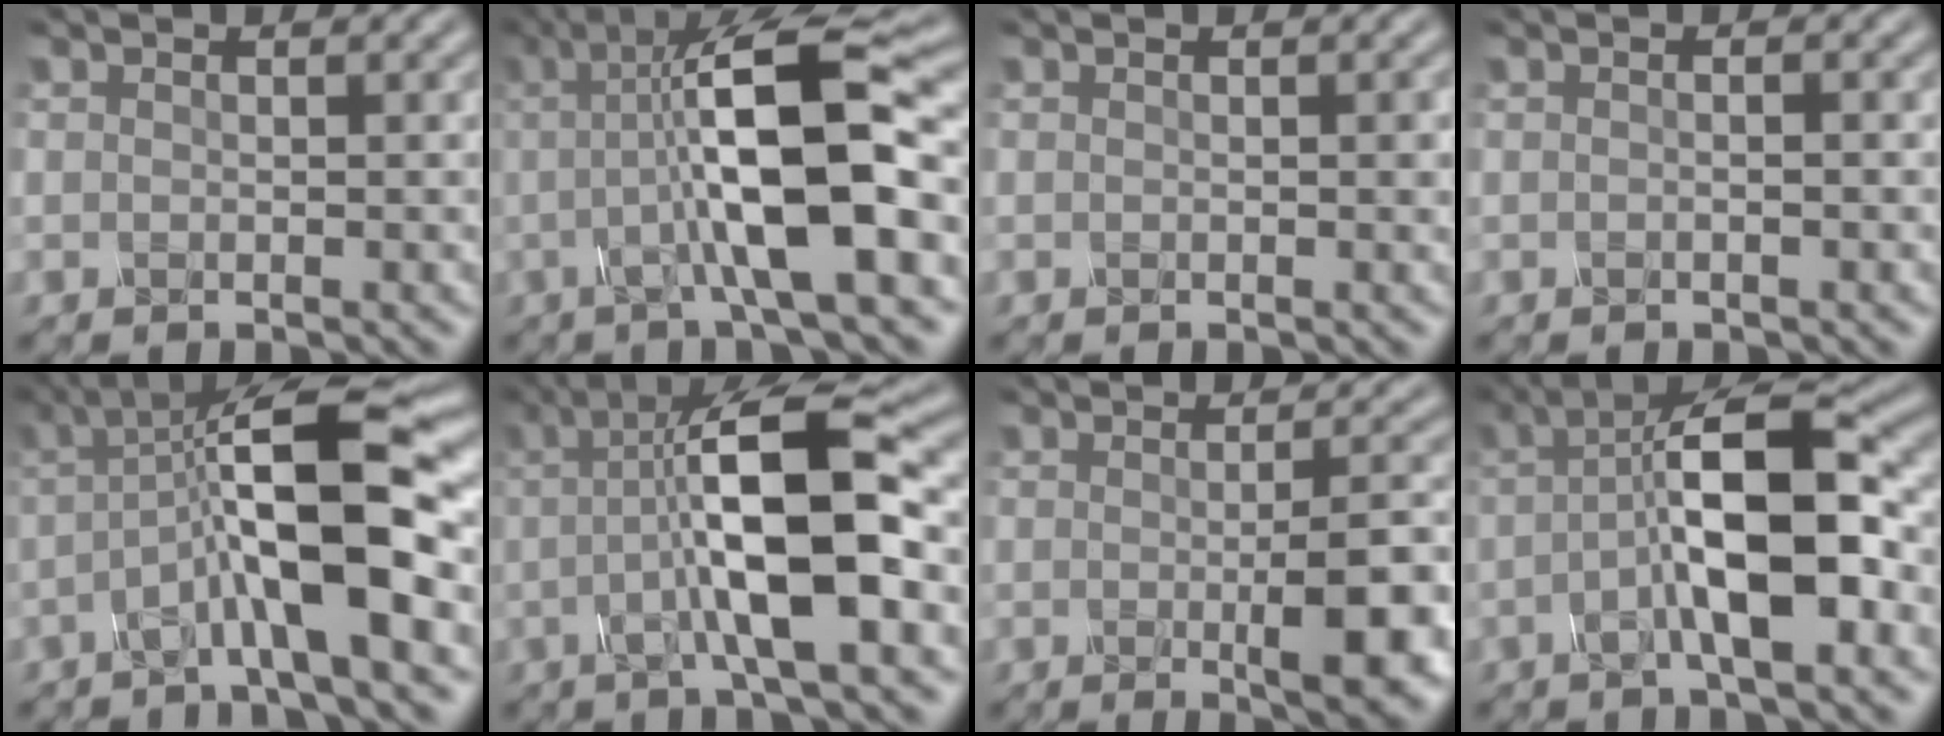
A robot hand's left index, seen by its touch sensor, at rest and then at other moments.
{"total": 11.3, "force": [0.0, 2.6, 11.0], "torque": [-0.173, 0.017, -0.008]}
{"total": 0.5, "force": [0.0, 0.3, 0.5], "torque": [-0.006, -0.001, 0.001]}
{"total": 1.4, "force": [0.3, 0.7, 1.2], "torque": [0.004, 0.002, -0.017]}
{"total": 9.6, "force": [-1.9, 1.8, 9.3], "torque": [-0.146, 0.026, -0.044]}
{"total": 10.0, "force": [-0.3, 2.4, 9.7], "torque": [-0.154, 0.019, -0.014]}
{"total": 6.0, "force": [-1.0, 1.4, 5.8], "torque": [-0.081, -0.005, -0.012]}
{"total": 9.5, "force": [-1.3, 2.6, 9.0], "torque": [-0.145, 0.023, -0.030]}